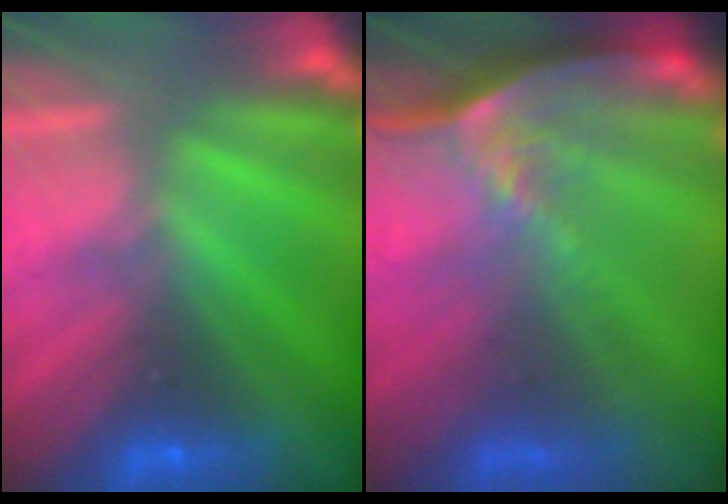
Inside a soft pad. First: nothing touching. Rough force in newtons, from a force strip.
{"total": 7.3}